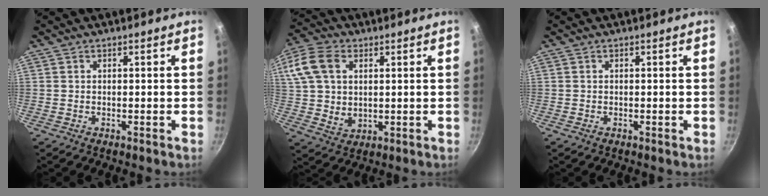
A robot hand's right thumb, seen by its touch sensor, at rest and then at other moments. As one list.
[{"total": 16.1, "force": [4.6, 11.4, 10.4], "torque": [-0.224, 0.012, 0.085]}, {"total": 0.0}]